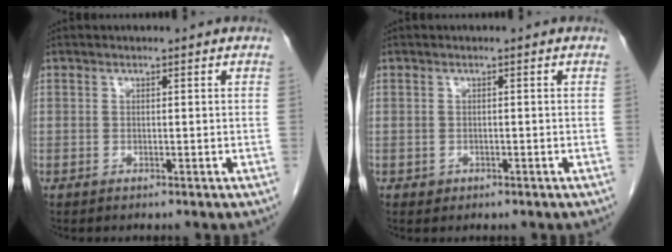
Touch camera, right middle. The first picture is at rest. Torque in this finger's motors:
{"motor_torque": [0.32, 0.08, -0.03, -0.01]}